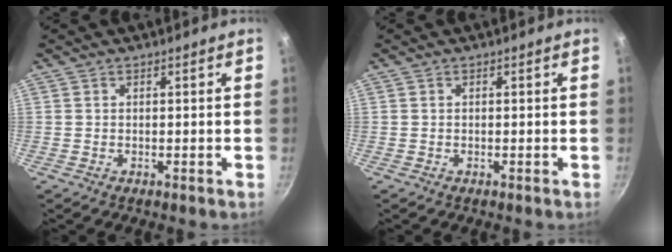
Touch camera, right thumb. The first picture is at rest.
{"total": 0.0}